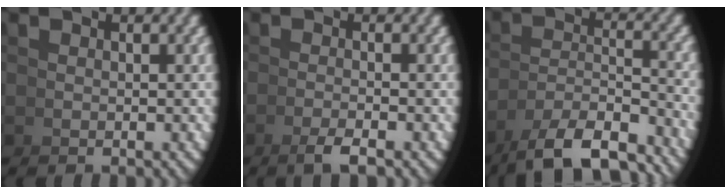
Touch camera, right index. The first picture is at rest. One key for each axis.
{"total": 1.9, "fx": -1.4, "fy": -0.8, "fz": 0.9, "tx": -0.006, "ty": 0.008, "tz": -0.028}
{"total": 8.1, "fx": -6.0, "fy": 3.2, "fz": 4.4, "tx": -0.082, "ty": -0.027, "tz": -0.082}